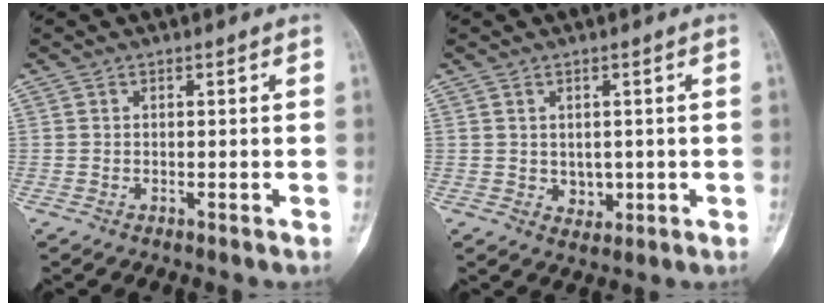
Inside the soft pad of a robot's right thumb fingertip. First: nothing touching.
{"total": 3.0, "force": [0.0, 2.5, 1.6], "torque": [-0.009, -0.002, 0.009]}